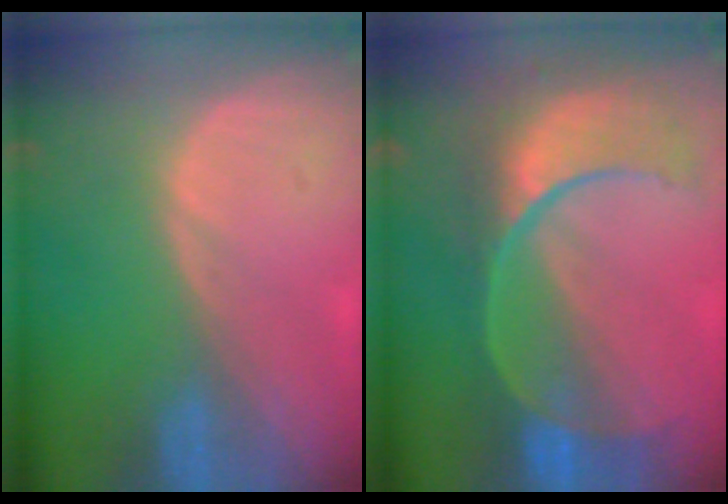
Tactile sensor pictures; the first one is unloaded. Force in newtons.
{"total": 11.2, "press": 9.4, "slide": 6.1}